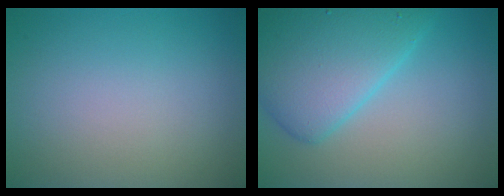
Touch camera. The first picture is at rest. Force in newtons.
{"total": 7.2, "press": 7.2, "slide": 0.2}